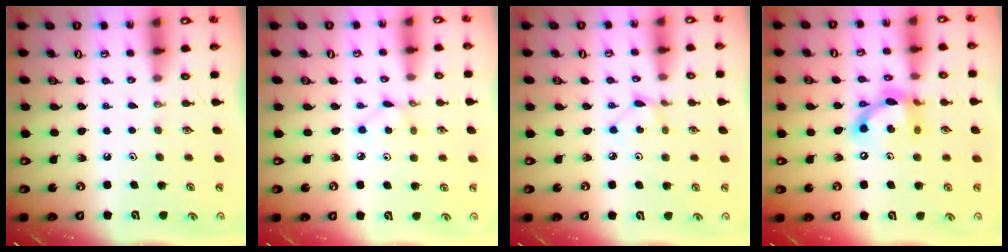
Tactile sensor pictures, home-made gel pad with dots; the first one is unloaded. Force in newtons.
{"total": 2.7, "press": 2.6, "slide": 0.3}
{"total": 2.3, "press": 2.3, "slide": 0.2}
{"total": 13.6, "press": 13.5, "slide": 0.6}